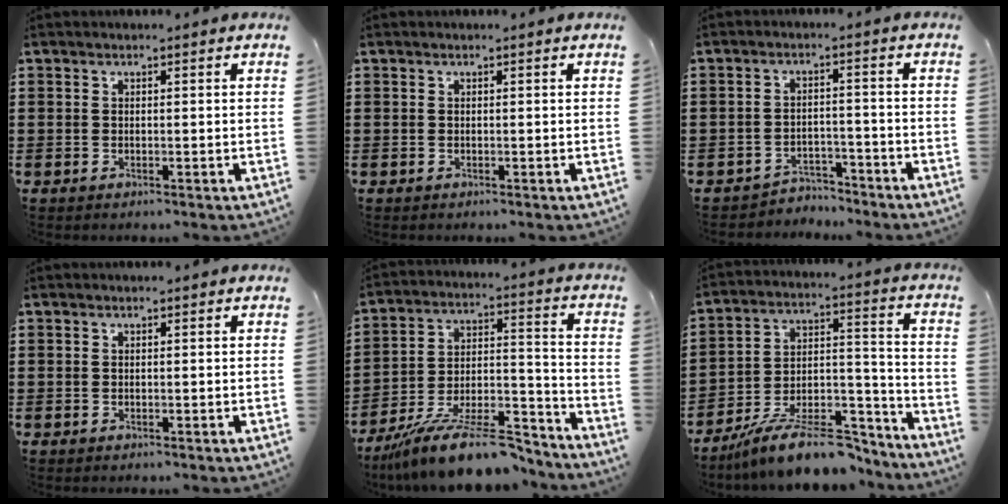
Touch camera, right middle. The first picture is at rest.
{"total": 0.0}
{"total": 3.3, "force": [-3.3, 0.5, -0.1], "torque": [-0.007, 0.002, -0.071]}
{"total": 0.0}
{"total": 15.3, "force": [-12.5, 2.8, 8.2], "torque": [-0.124, 0.047, -0.221]}
{"total": 12.8, "force": [-10.9, 2.5, 6.2], "torque": [-0.094, 0.040, -0.202]}